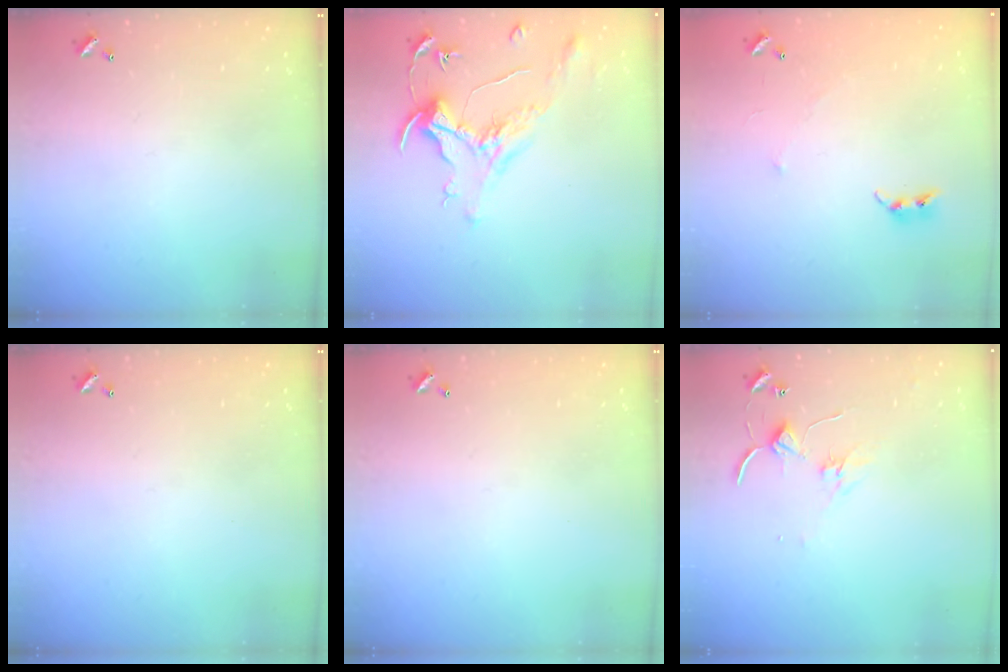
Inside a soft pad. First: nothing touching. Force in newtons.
{"total": 1.6, "press": 1.4, "slide": 0.7}
{"total": 5.4, "press": 5.4, "slide": 0.7}
{"total": 0.0}
{"total": 0.0}
{"total": 1.4, "press": 1.3, "slide": 0.2}